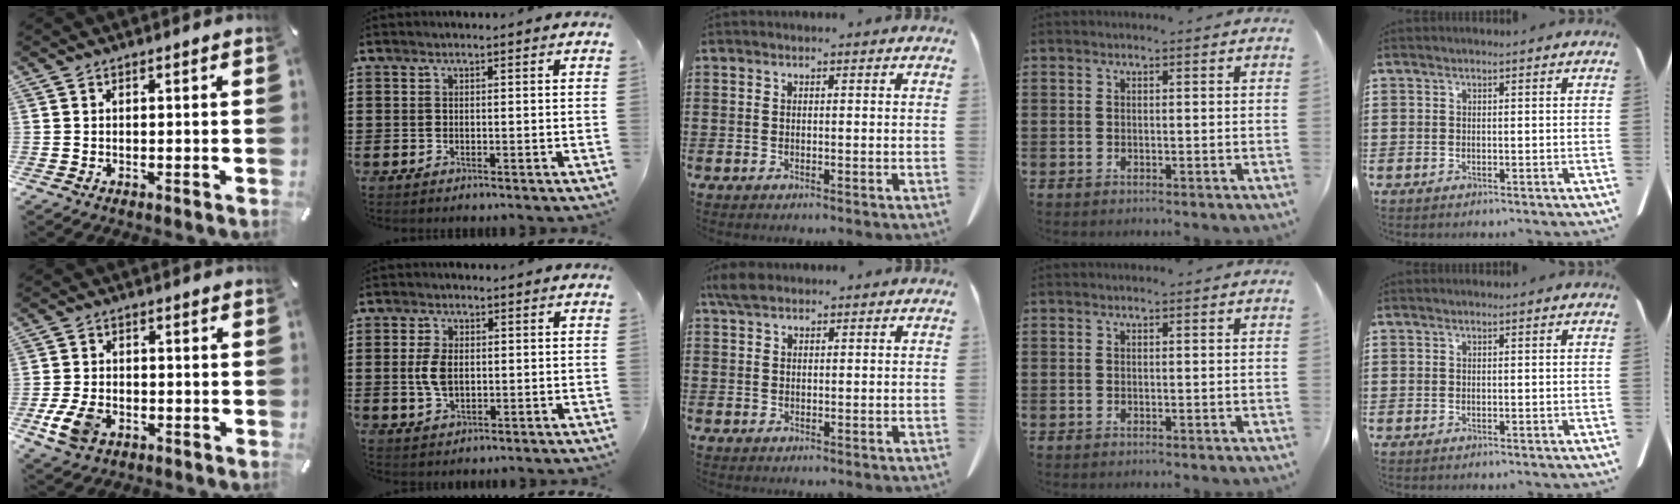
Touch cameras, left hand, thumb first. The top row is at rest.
{"thumb": {"total": 7.3, "force": [-2.9, 4.8, 4.6], "torque": [-0.110, 0.005, -0.054]}, "index": {"total": 4.7, "force": [0.4, 2.7, 3.8], "torque": [-0.100, 0.000, 0.000]}, "middle": {"total": 2.8, "force": [2.1, 1.3, 1.3], "torque": [-0.034, 0.006, 0.040]}}